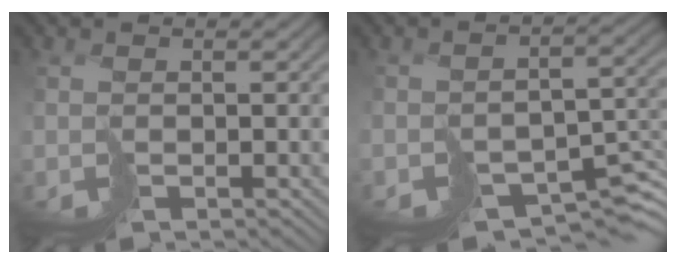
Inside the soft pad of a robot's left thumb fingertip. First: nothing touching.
{"total": 6.6, "force": [-4.7, 2.9, 3.7], "torque": [-0.045, -0.024, -0.053]}